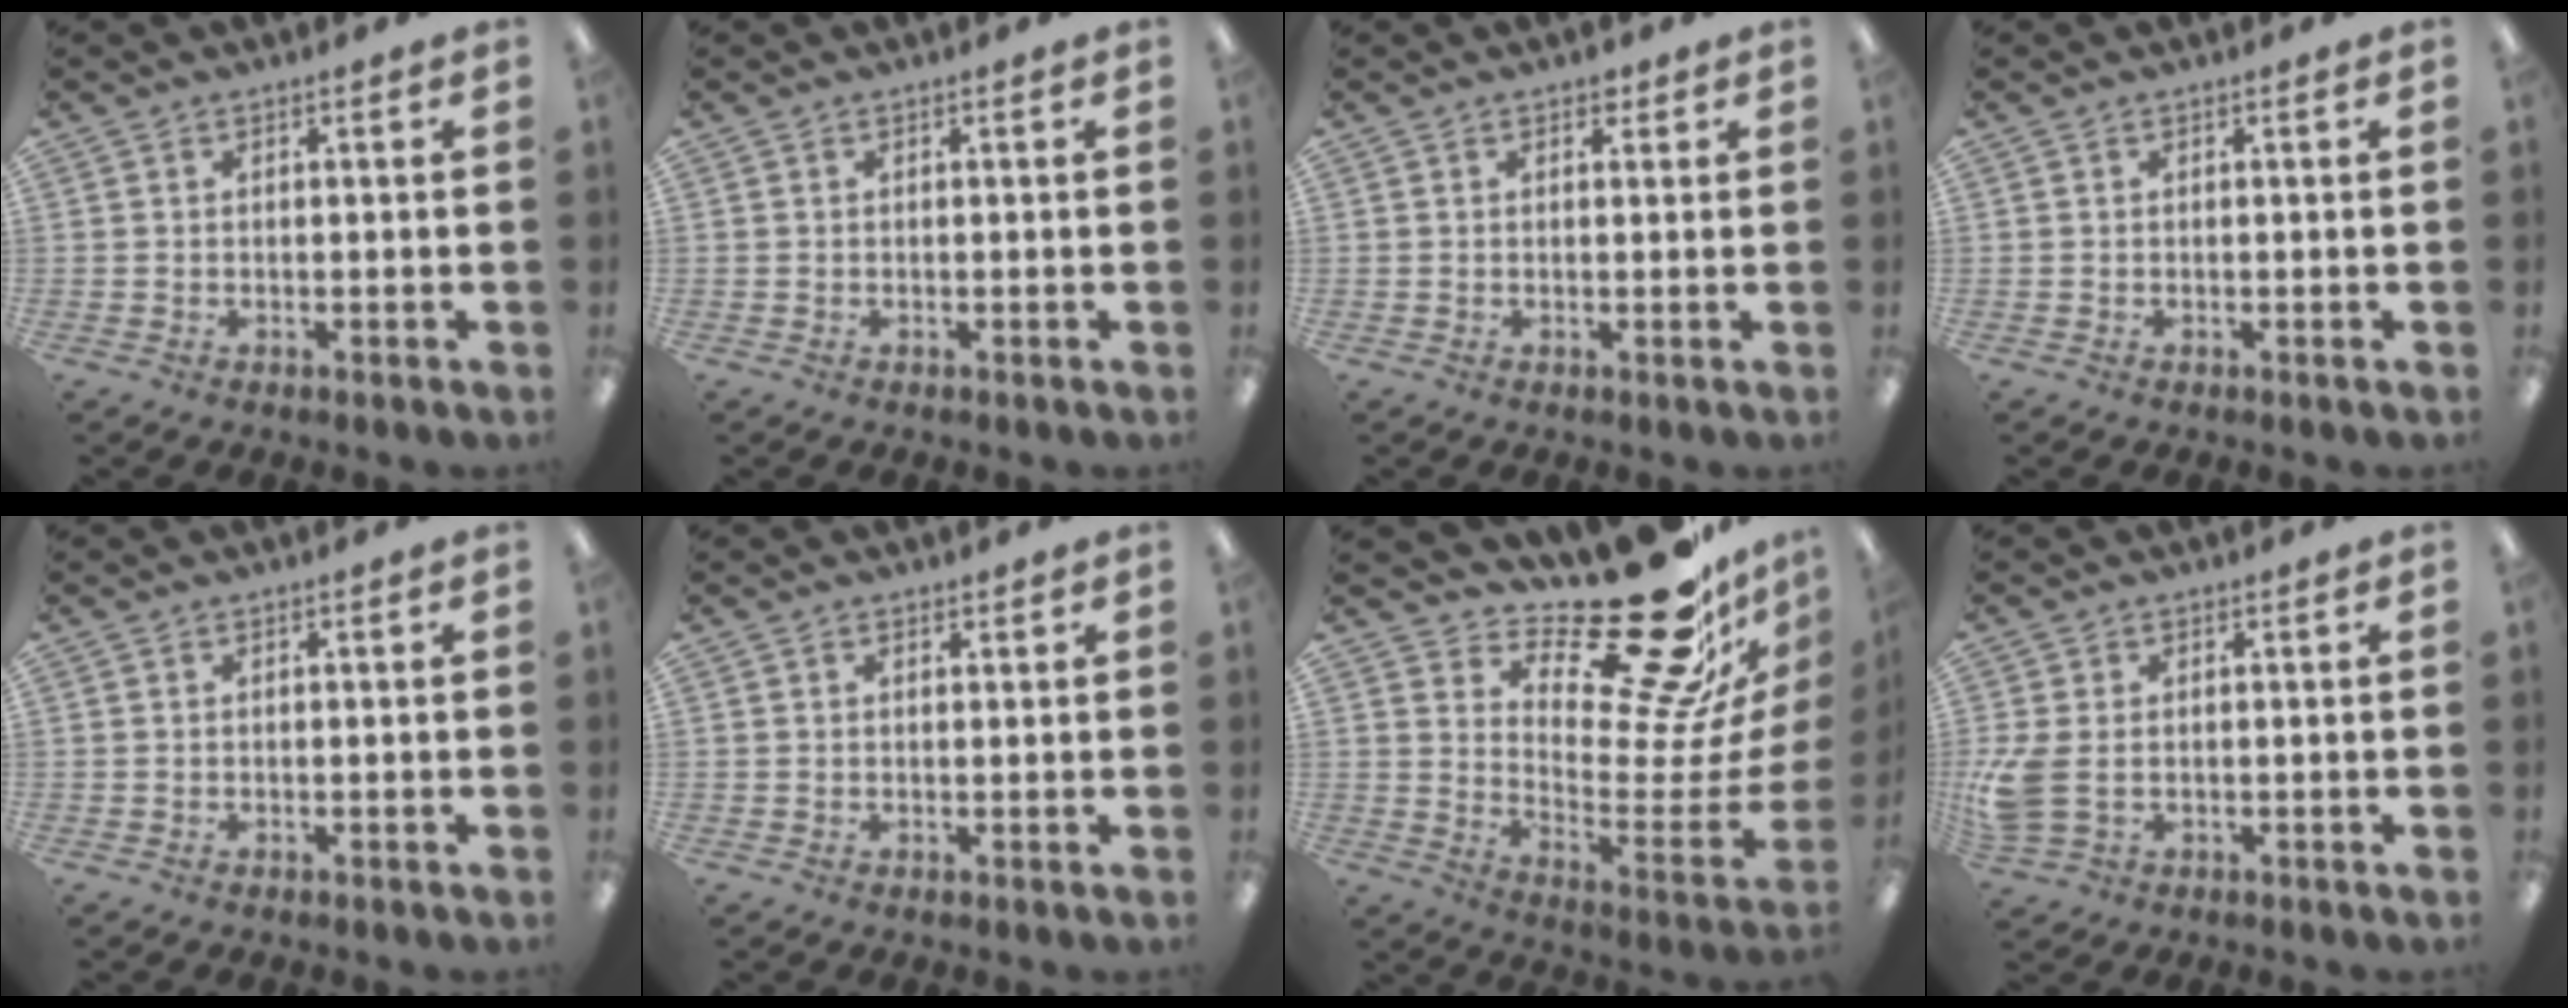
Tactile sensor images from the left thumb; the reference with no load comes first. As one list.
[{"total": 0.0}, {"total": 1.6, "force": [1.1, 1.0, 0.7], "torque": [0.002, -0.005, 0.016]}, {"total": 0.0}, {"total": 0.0}, {"total": 0.8, "force": [0.7, 0.4, 0.2], "torque": [0.003, -0.003, 0.011]}, {"total": 28.0, "force": [21.0, 9.0, 16.2], "torque": [-0.207, -0.164, 0.346]}, {"total": 6.1, "force": [-0.2, 3.9, 4.7], "torque": [-0.107, -0.004, -0.007]}]